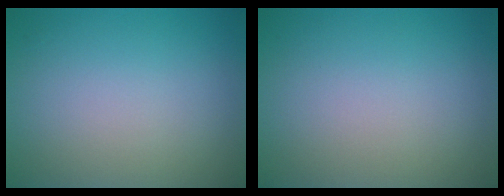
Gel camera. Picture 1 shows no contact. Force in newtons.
{"total": 0.0}